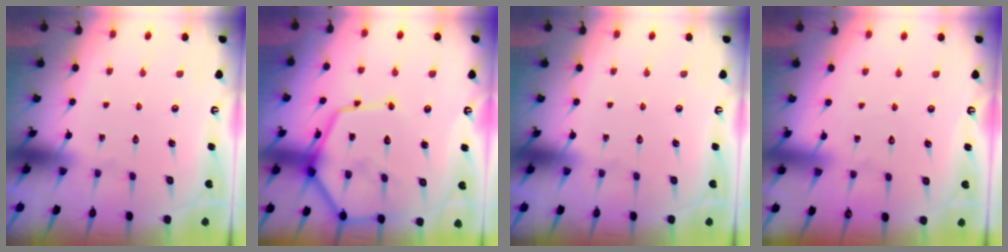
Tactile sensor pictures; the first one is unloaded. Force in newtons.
{"total": 14.3, "press": 14.2, "slide": 1.4}
{"total": 0.0}
{"total": 2.4, "press": 2.4, "slide": 0.3}